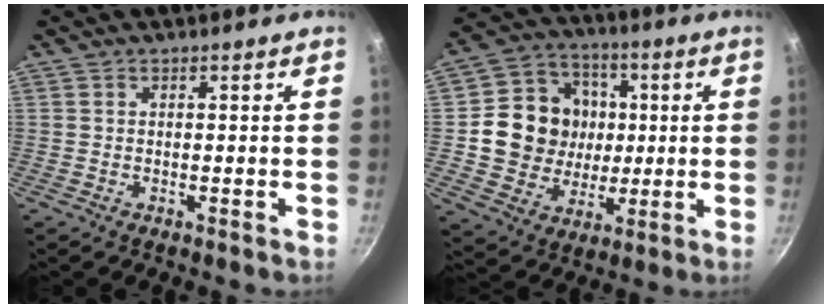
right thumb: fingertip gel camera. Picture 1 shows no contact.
{"total": 15.8, "force": [1.1, 14.3, 6.7], "torque": [-0.088, 0.016, 0.020]}